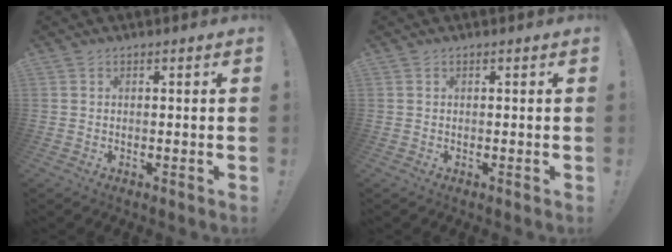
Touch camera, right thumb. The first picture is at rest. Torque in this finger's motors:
{"motor_torque": [0.06, 0.05, -0.08, 0.09, 0.00]}